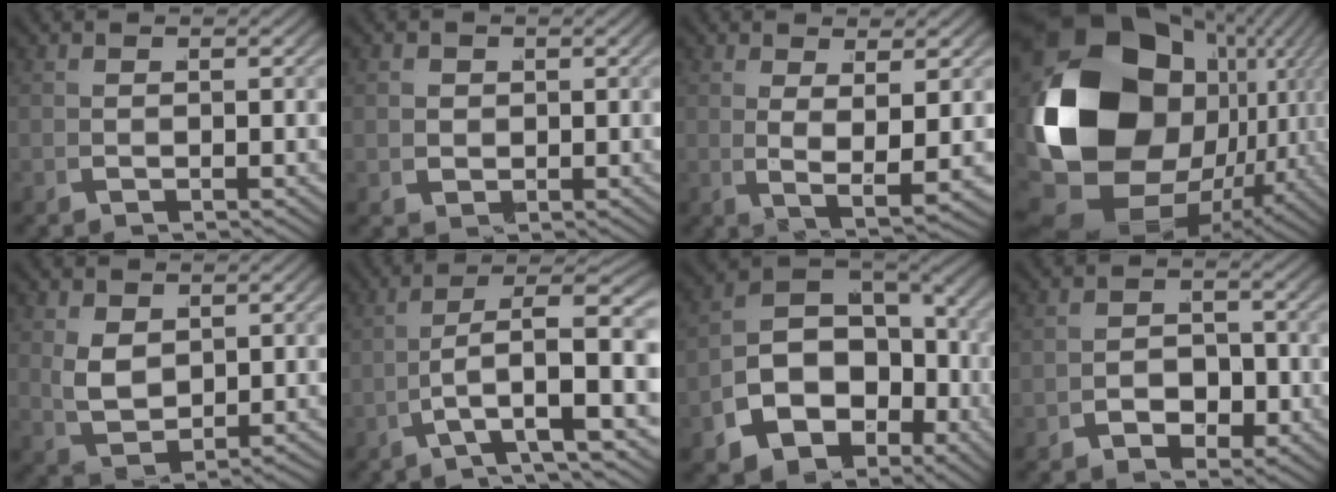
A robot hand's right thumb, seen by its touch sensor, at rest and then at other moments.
{"total": 2.1, "force": [0.6, 1.9, 0.7], "torque": [-0.020, -0.003, 0.014]}
{"total": 4.7, "force": [1.5, 1.4, 4.3], "torque": [-0.083, -0.011, 0.033]}
{"total": 25.8, "force": [-0.9, 17.4, 19.0], "torque": [-0.389, -0.070, 0.021]}
{"total": 3.8, "force": [1.7, 2.3, 2.6], "torque": [-0.060, -0.016, 0.048]}
{"total": 7.4, "force": [0.3, 3.6, 6.4], "torque": [-0.111, -0.030, 0.020]}
{"total": 12.8, "force": [-2.6, 10.2, 7.3], "torque": [-0.154, -0.037, -0.030]}
{"total": 2.4, "force": [-0.7, 1.9, 1.4], "torque": [-0.008, -0.001, -0.013]}